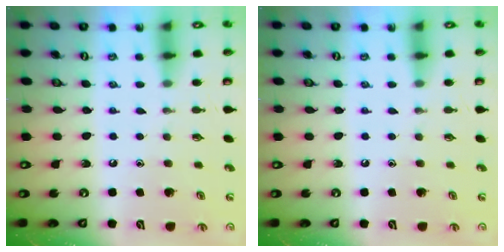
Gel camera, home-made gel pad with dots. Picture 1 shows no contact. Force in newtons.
{"total": 0.0}